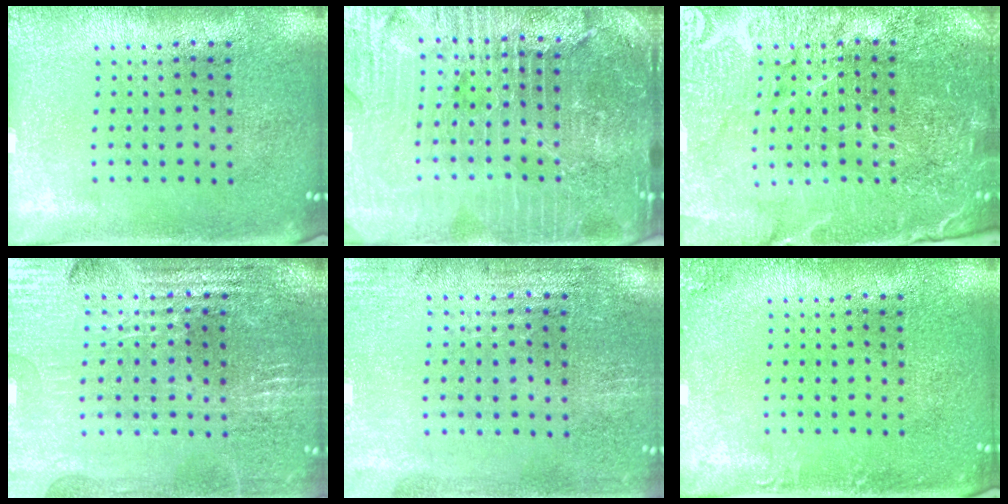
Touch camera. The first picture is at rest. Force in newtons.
{"total": 5.4, "press": 4.9, "slide": 2.3}
{"total": 5.2, "press": 4.8, "slide": 2.0}
{"total": 3.4, "press": 3.4, "slide": 0.5}
{"total": 0.6, "press": 0.5, "slide": 0.3}
{"total": 1.3, "press": 1.3, "slide": 0.0}